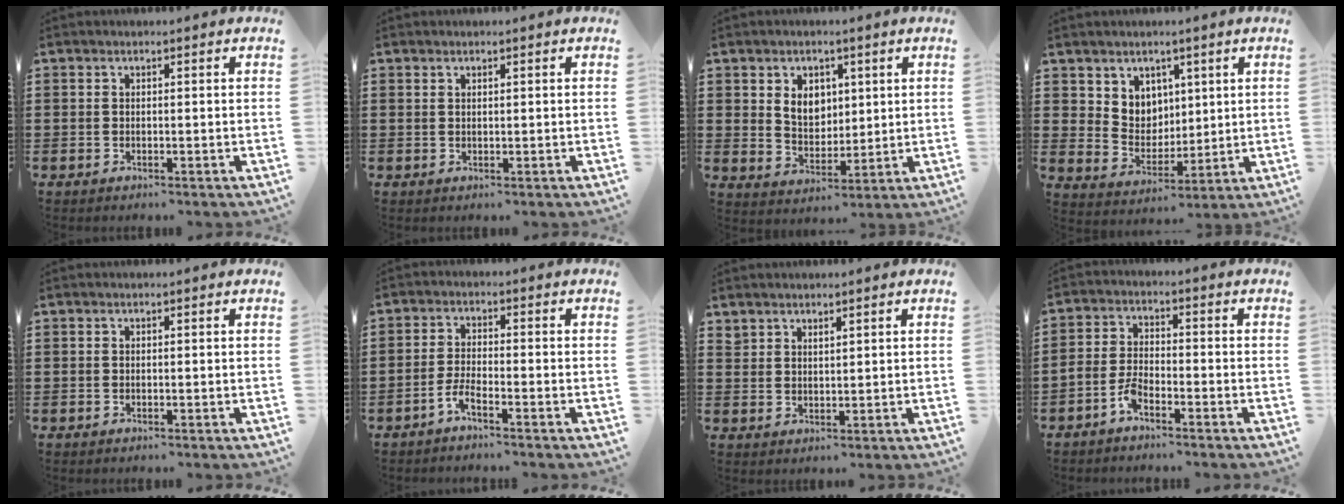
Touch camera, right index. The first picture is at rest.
{"total": 0.6, "force": [0.5, 0.3, 0.2], "torque": [-0.005, 0.003, 0.010]}
{"total": 5.1, "force": [1.8, 4.0, 2.5], "torque": [-0.058, 0.009, 0.031]}
{"total": 6.0, "force": [3.7, 4.7, 0.0], "torque": [-0.034, -0.008, 0.071]}
{"total": 0.0}
{"total": 2.9, "force": [-2.3, 0.1, 1.8], "torque": [-0.048, -0.004, -0.048]}
{"total": 2.1, "force": [2.0, 0.5, 0.0], "torque": [-0.003, 0.004, 0.039]}
{"total": 3.7, "force": [-3.1, 0.9, 1.8], "torque": [-0.056, -0.001, -0.067]}